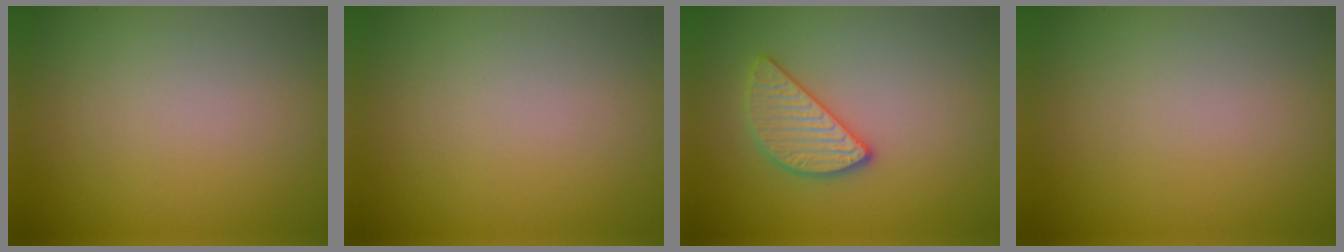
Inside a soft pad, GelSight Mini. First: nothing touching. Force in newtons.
{"total": 0.0}
{"total": 2.7, "press": 2.7, "slide": 0.1}
{"total": 0.0}